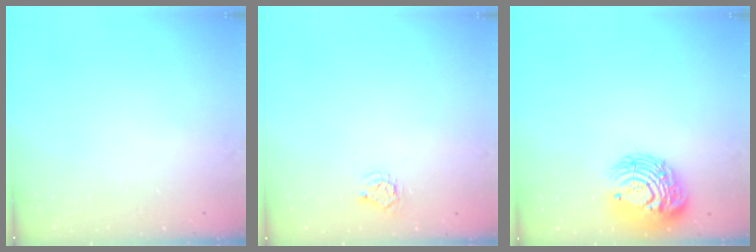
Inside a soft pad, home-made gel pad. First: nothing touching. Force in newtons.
{"total": 5.2, "press": 5.1, "slide": 0.4}
{"total": 13.3, "press": 13.3, "slide": 0.8}